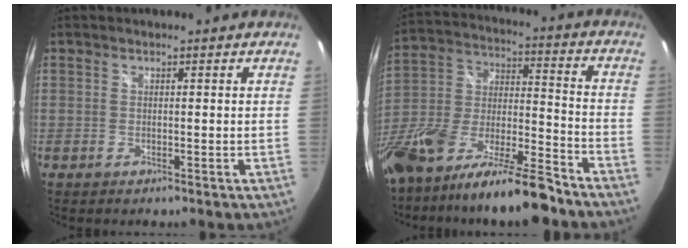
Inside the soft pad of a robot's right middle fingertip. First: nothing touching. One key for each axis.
{"total": 20.4, "fx": -14.3, "fy": 5.1, "fz": 13.6, "tx": -0.265, "ty": -0.027, "tz": -0.248}